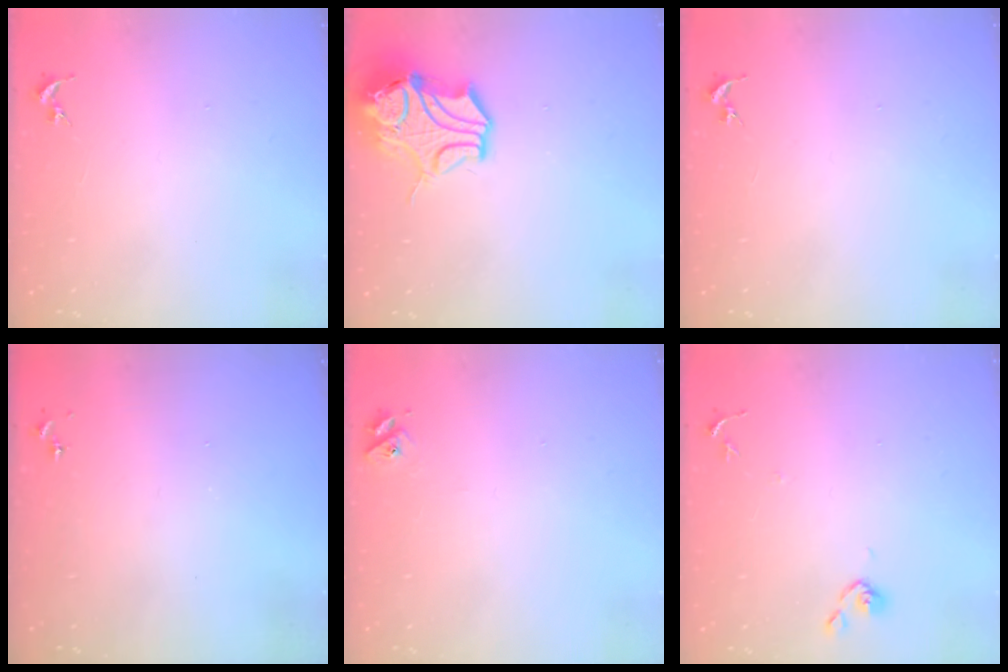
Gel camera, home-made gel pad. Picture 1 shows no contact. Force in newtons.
{"total": 13.4, "press": 13.3, "slide": 2.0}
{"total": 0.0}
{"total": 0.0}
{"total": 2.8, "press": 2.8, "slide": 0.3}
{"total": 6.1, "press": 6.0, "slide": 0.6}